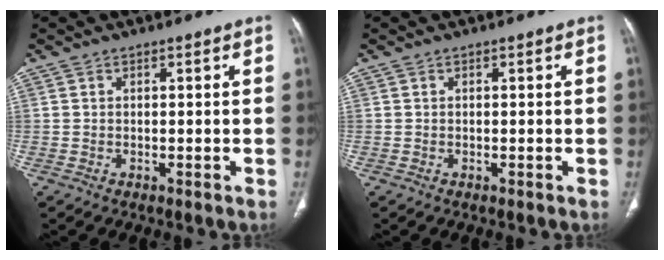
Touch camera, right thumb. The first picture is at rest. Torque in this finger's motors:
{"motor_torque": [0.03, 0.03, -0.02, 0.01, 0.01]}